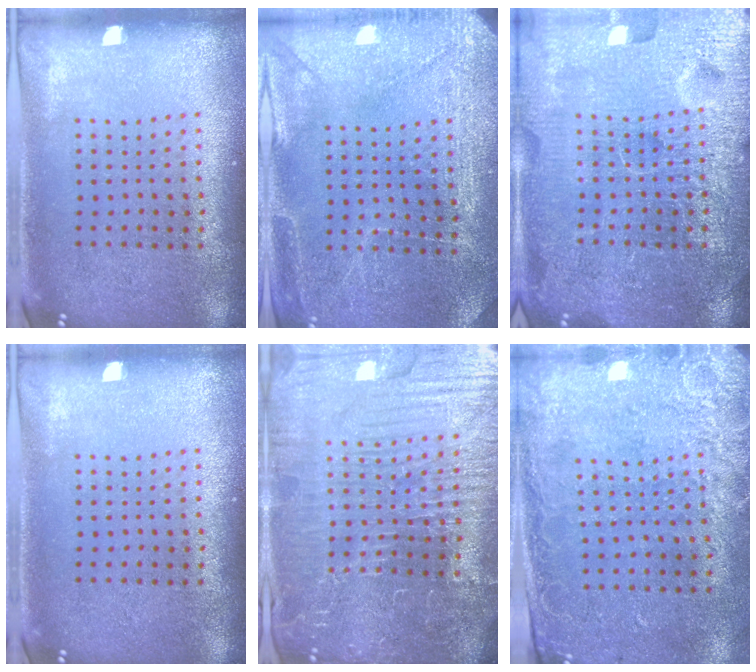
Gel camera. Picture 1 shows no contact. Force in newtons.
{"total": 2.9, "press": 2.8, "slide": 0.3}
{"total": 6.9, "press": 6.9, "slide": 0.9}
{"total": 0.0}
{"total": 6.0, "press": 5.5, "slide": 2.5}
{"total": 2.5, "press": 1.9, "slide": 1.6}